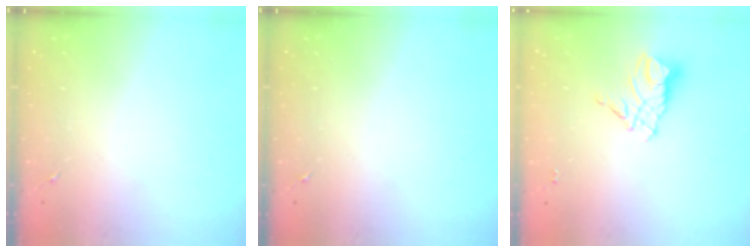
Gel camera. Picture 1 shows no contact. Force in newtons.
{"total": 0.0}
{"total": 10.8, "press": 10.7, "slide": 0.7}